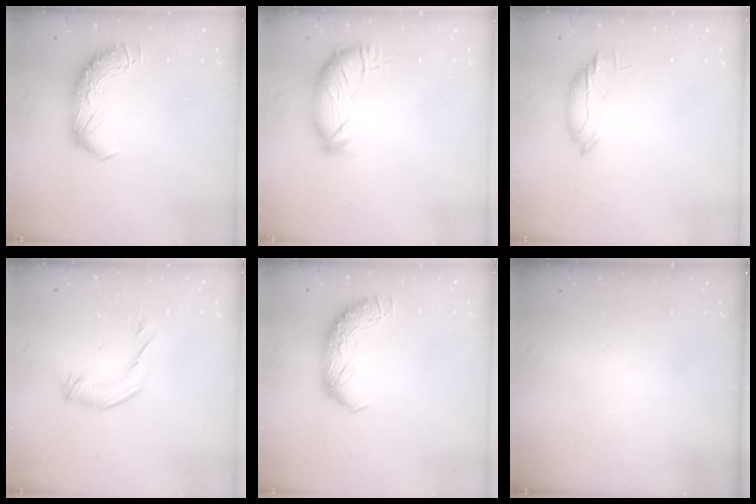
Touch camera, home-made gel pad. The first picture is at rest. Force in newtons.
{"total": 3.5, "press": 3.4, "slide": 0.9}
{"total": 5.6, "press": 5.6, "slide": 0.6}
{"total": 2.4, "press": 2.2, "slide": 1.1}
{"total": 0.0}
{"total": 11.2, "press": 11.2, "slide": 0.4}